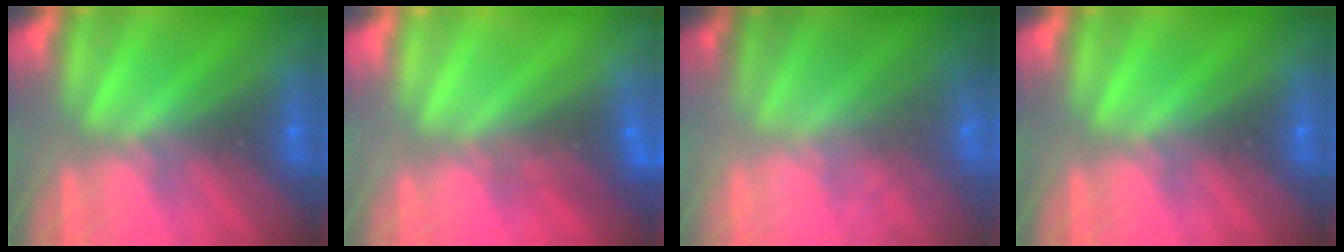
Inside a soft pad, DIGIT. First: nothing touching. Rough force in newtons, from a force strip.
{"total": 2.4}
{"total": 7.3}
{"total": 0.0}